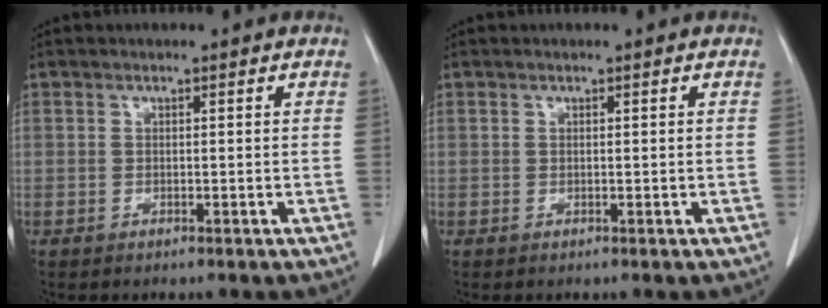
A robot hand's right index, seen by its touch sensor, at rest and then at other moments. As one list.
[{"total": 0.0}]